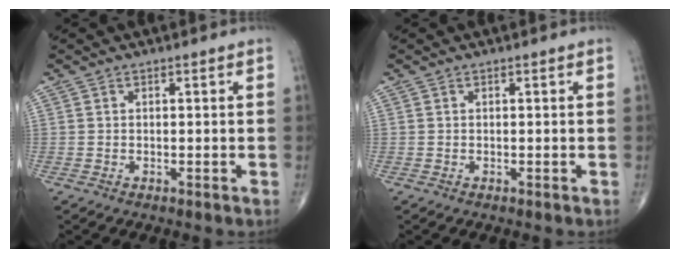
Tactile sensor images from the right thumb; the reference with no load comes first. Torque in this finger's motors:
{"motor_torque": [0.00, 0.00, -0.03, 0.06, 0.00]}